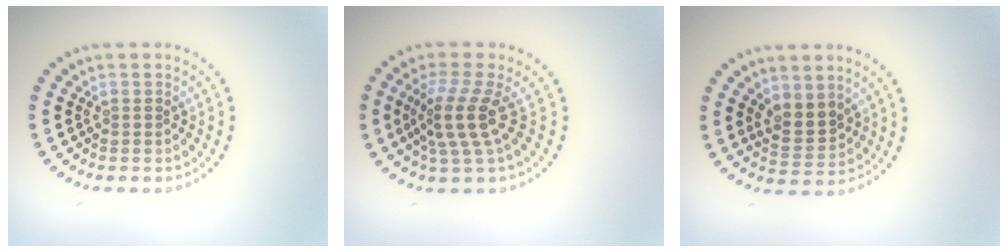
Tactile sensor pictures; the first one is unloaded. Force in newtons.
{"total": 3.9, "press": 2.7, "slide": 2.8}
{"total": 2.8, "press": 2.5, "slide": 1.2}